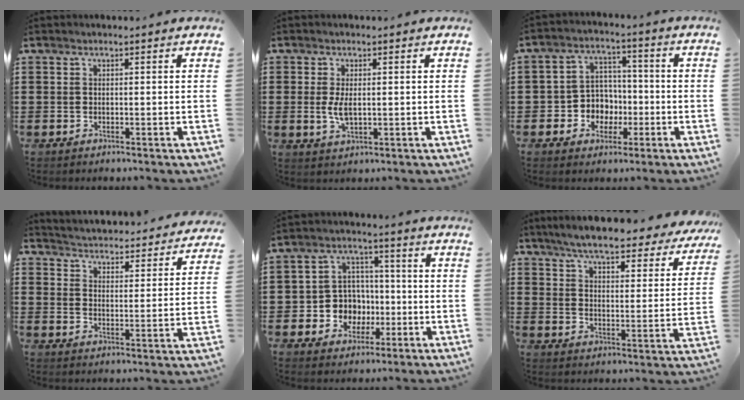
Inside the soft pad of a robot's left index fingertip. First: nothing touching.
{"total": 3.7, "force": [0.2, 1.7, 3.3], "torque": [-0.079, -0.002, -0.002]}
{"total": 5.9, "force": [-1.5, 5.5, 1.5], "torque": [-0.045, 0.015, -0.027]}
{"total": 3.6, "force": [3.6, -0.4, -0.3], "torque": [-0.019, -0.038, 0.055]}
{"total": 7.3, "force": [-1.4, 6.8, 2.2], "torque": [-0.068, 0.018, -0.019]}
{"total": 6.8, "force": [6.3, 0.3, 2.5], "torque": [-0.077, -0.040, 0.108]}